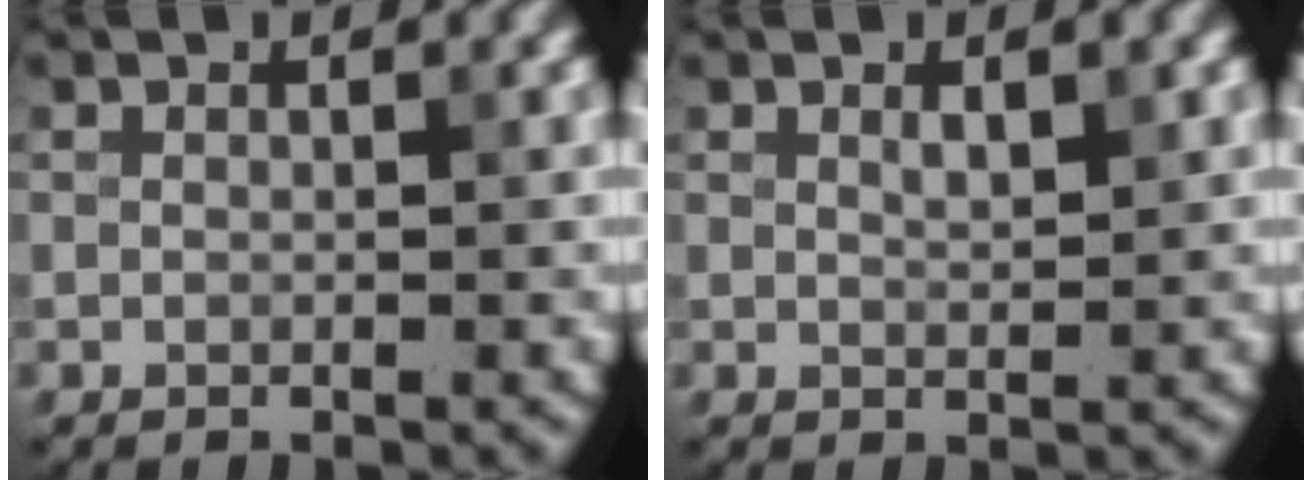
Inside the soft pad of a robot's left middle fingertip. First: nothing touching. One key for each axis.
{"total": 1.3, "fx": 0.7, "fy": 0.3, "fz": 1.0, "tx": -0.017, "ty": -0.001, "tz": 0.013}